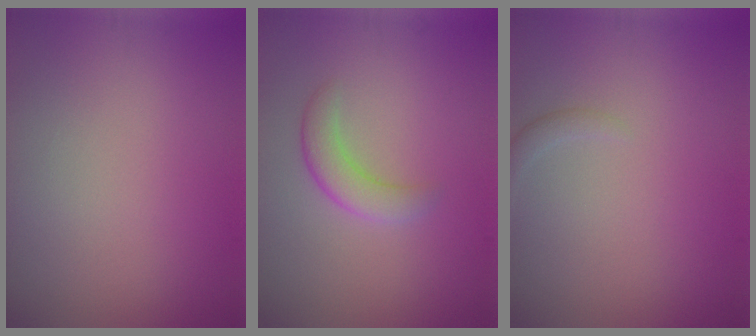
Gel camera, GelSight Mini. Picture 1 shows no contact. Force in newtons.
{"total": 2.6, "press": 2.6, "slide": 0.1}
{"total": 0.9, "press": 0.9, "slide": 0.1}